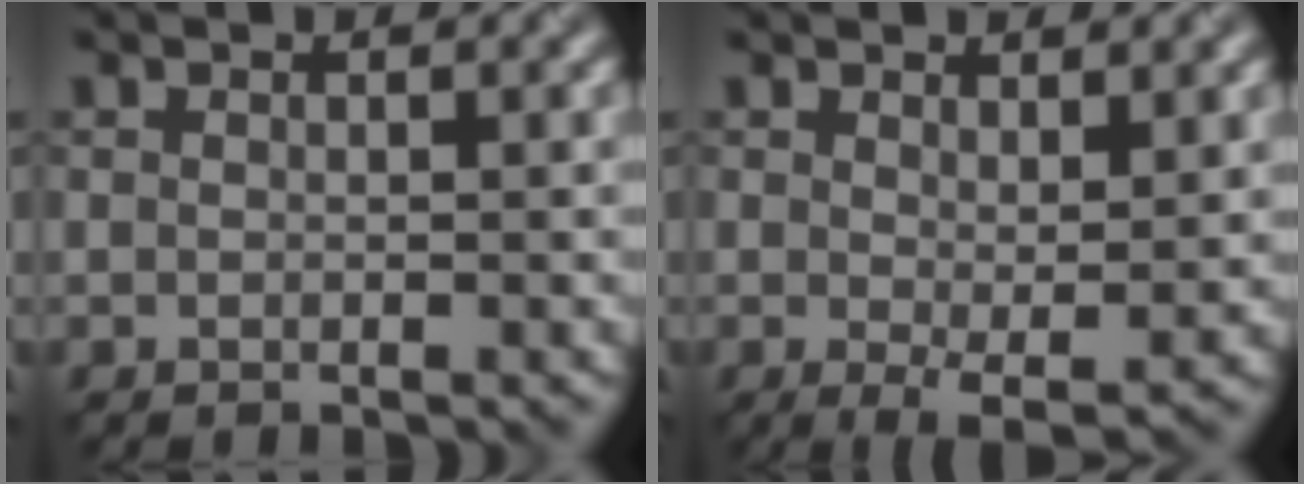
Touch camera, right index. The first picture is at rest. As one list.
[{"total": 2.8, "force": [0.6, 0.9, 2.6], "torque": [-0.045, -0.011, 0.014]}]